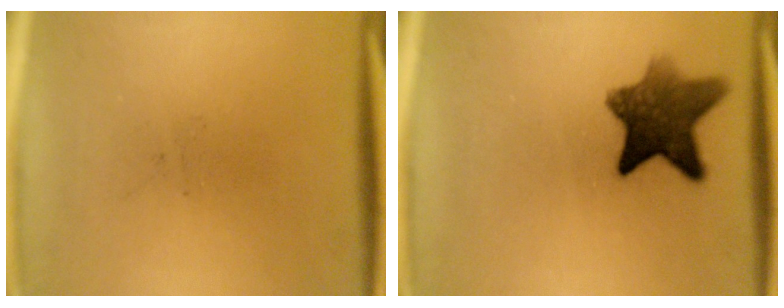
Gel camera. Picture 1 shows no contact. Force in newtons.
{"total": 9.4}